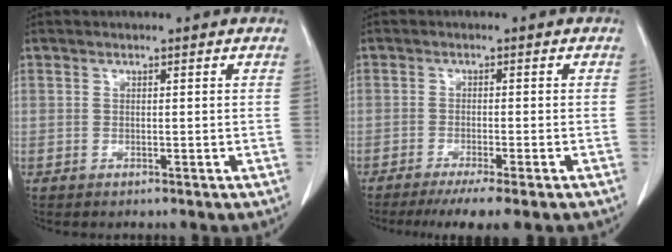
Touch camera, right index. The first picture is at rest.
{"total": 6.1, "force": [-4.5, 0.0, 4.1], "torque": [-0.055, -0.013, -0.069]}